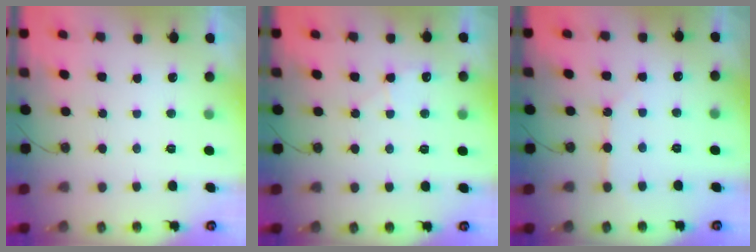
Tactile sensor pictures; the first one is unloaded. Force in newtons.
{"total": 5.1, "press": 5.0, "slide": 0.6}
{"total": 3.1, "press": 3.1, "slide": 0.3}